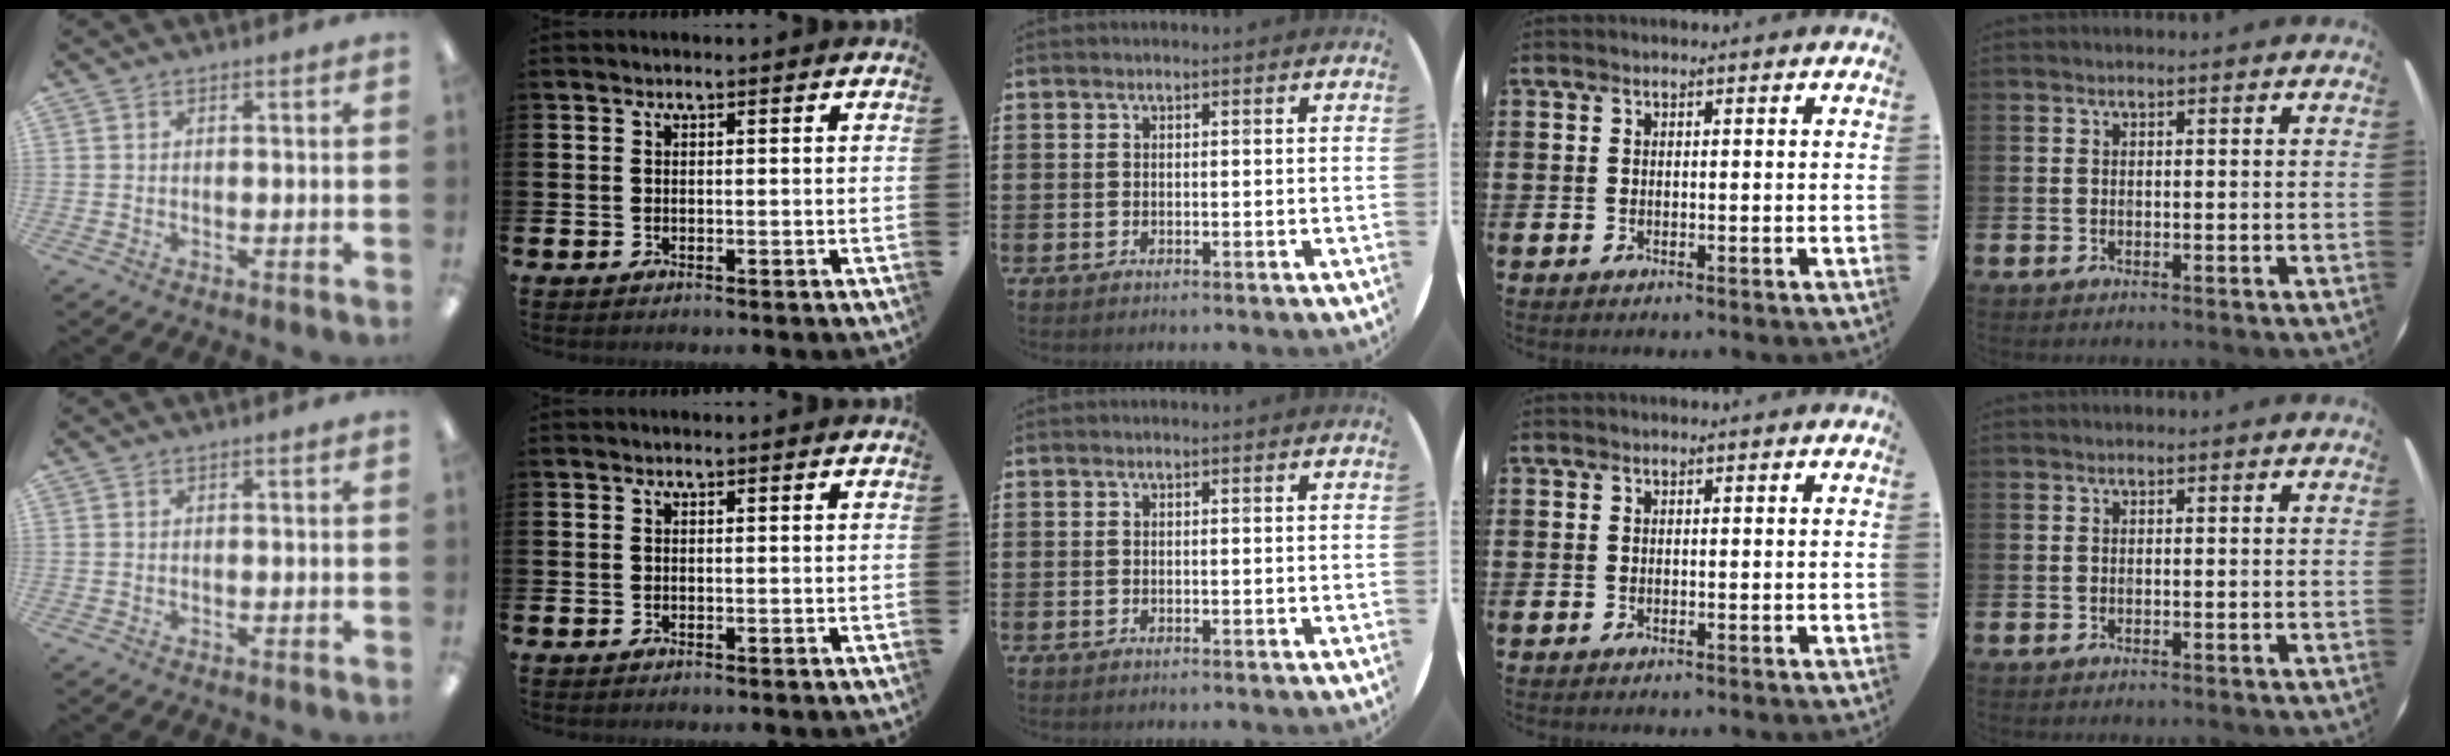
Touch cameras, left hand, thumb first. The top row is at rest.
{}